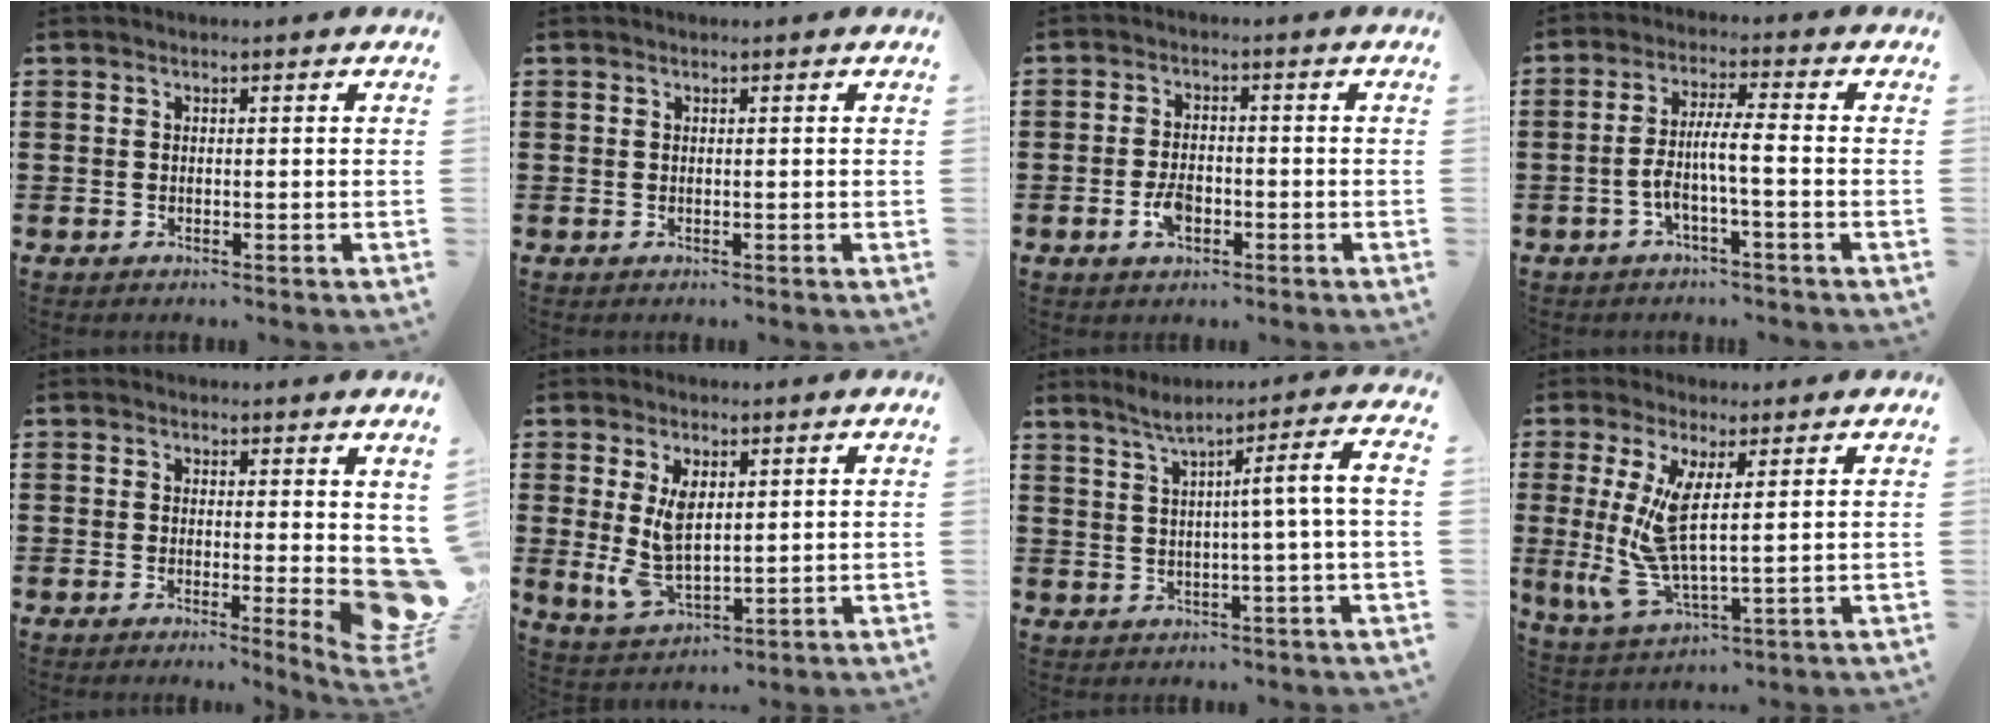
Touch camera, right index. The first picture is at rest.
{"total": 0.0}
{"total": 3.7, "force": [-1.6, 2.0, 2.7], "torque": [-0.060, -0.001, -0.031]}
{"total": 5.5, "force": [-1.8, 0.5, 5.2], "torque": [-0.115, -0.004, -0.042]}
{"total": 4.8, "force": [-0.1, 2.0, 4.3], "torque": [-0.046, -0.011, 0.002]}
{"total": 6.7, "force": [1.3, 3.6, 5.5], "torque": [-0.109, 0.001, 0.023]}
{"total": 6.4, "force": [0.9, -1.2, 6.2], "torque": [-0.108, -0.008, 0.005]}
{"total": 8.8, "force": [2.3, 2.4, 8.1], "torque": [-0.182, -0.024, 0.038]}